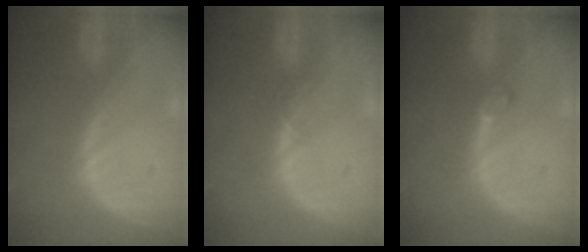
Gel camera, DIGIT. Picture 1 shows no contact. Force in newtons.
{"total": 0.8, "press": 0.7, "slide": 0.4}
{"total": 1.4, "press": 1.4, "slide": 0.2}